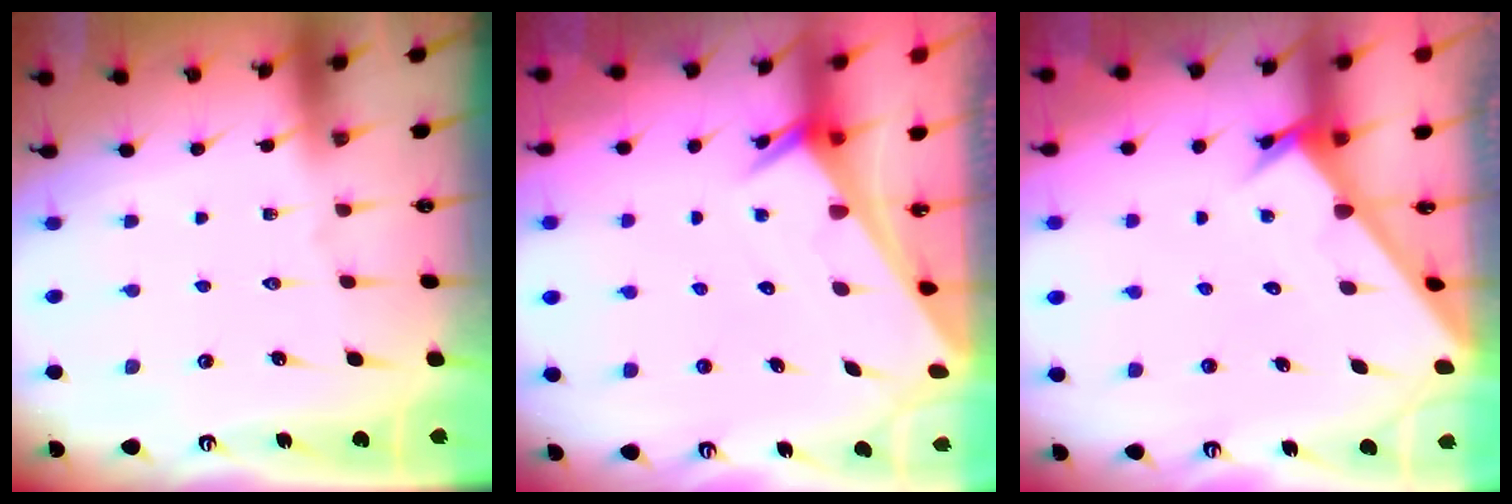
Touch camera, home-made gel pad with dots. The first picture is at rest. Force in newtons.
{"total": 2.7, "press": 2.7, "slide": 0.1}
{"total": 2.9, "press": 2.9, "slide": 0.1}